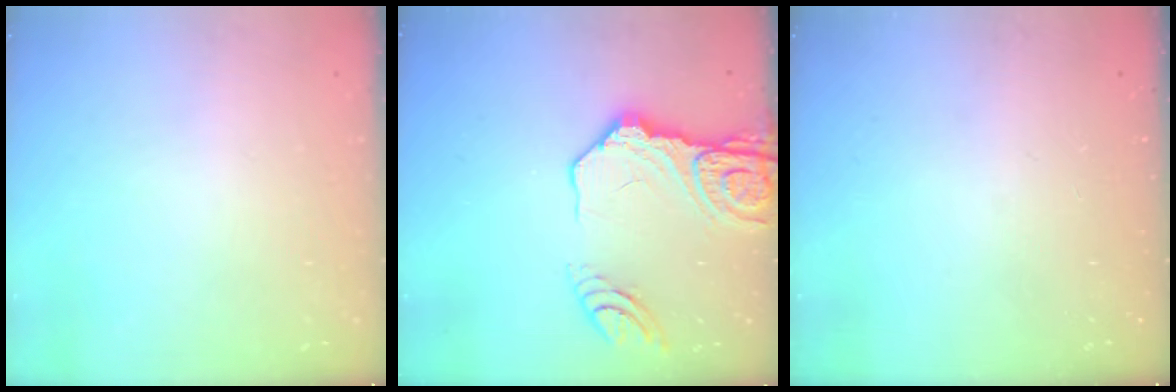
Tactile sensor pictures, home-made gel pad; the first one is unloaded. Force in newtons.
{"total": 17.6, "press": 17.6, "slide": 1.1}
{"total": 0.0}